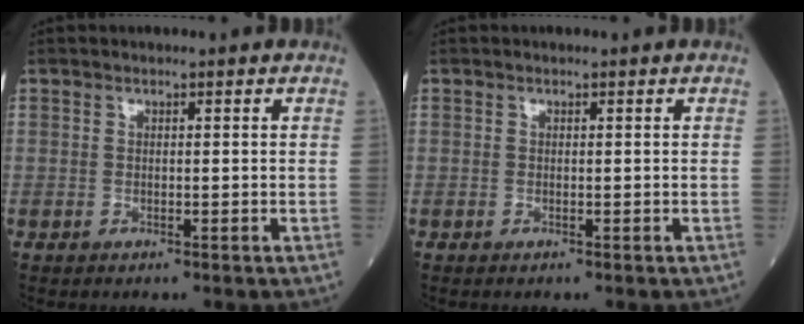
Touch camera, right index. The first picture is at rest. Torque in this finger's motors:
{"motor_torque": [0.23, 0.03, 0.08, 0.03]}